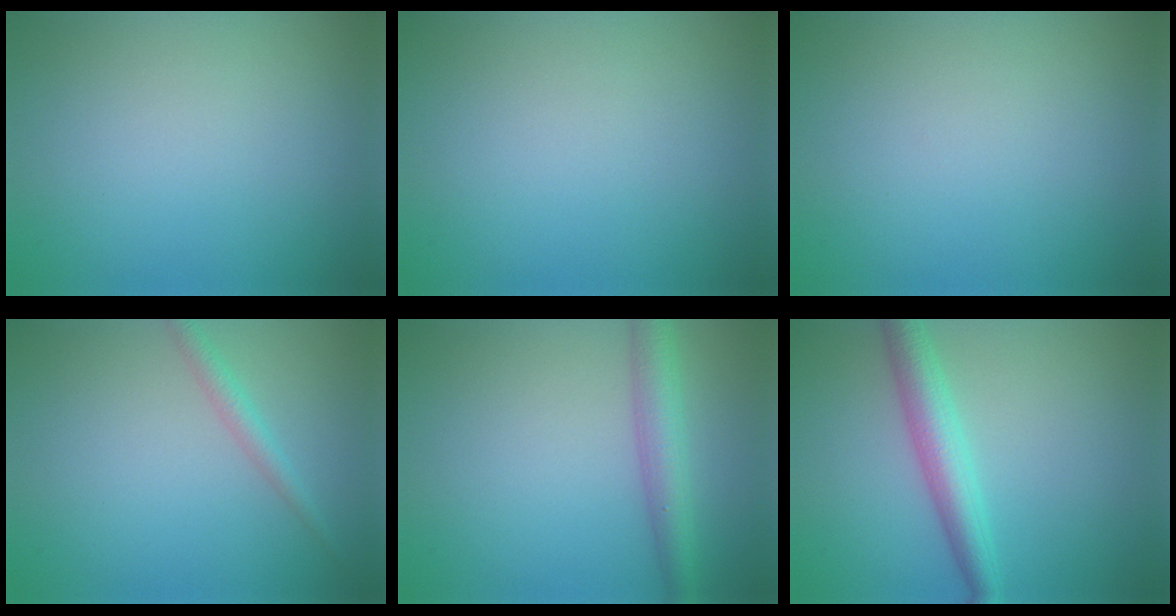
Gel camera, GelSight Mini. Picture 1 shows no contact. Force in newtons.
{"total": 0.0}
{"total": 0.0}
{"total": 1.7, "press": 1.7, "slide": 0.1}
{"total": 3.7, "press": 3.7, "slide": 0.1}
{"total": 4.1, "press": 4.1, "slide": 0.0}